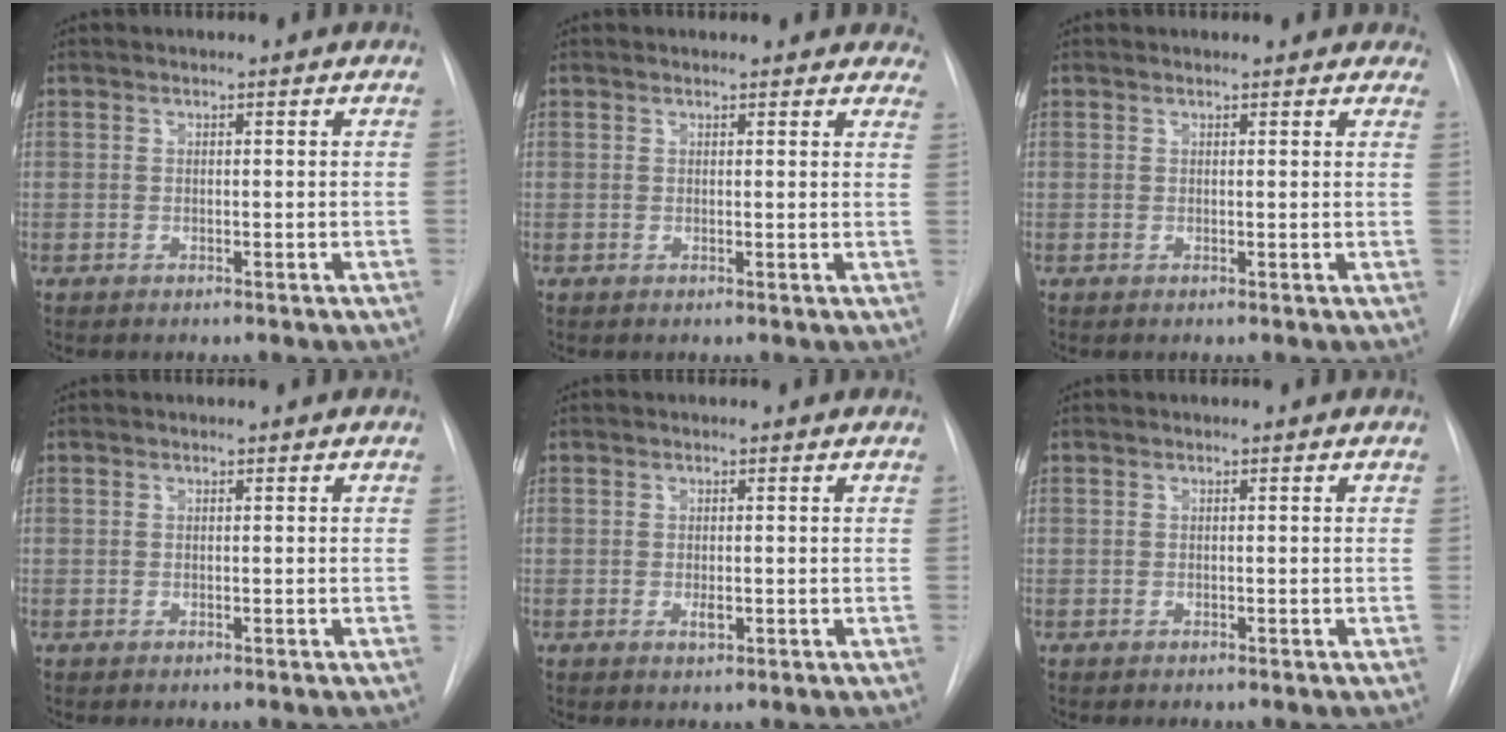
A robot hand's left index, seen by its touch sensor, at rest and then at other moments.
{"total": 9.5, "force": [8.8, 2.9, 2.1], "torque": [0.005, -0.002, 0.077]}
{"total": 6.3, "force": [5.7, 2.2, 1.5], "torque": [-0.001, 0.008, 0.047]}
{"total": 0.0}
{"total": 1.2, "force": [-0.2, 0.5, 1.0], "torque": [-0.018, -0.002, -0.003]}
{"total": 0.0}